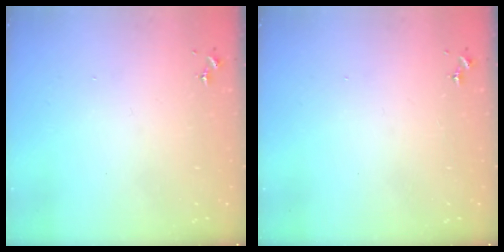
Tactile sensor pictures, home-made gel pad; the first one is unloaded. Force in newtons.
{"total": 0.0}